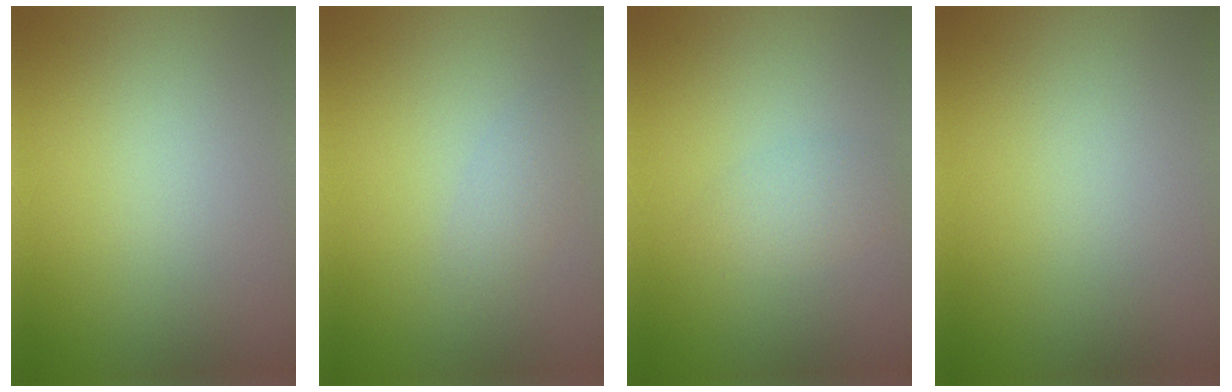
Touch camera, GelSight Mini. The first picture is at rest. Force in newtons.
{"total": 1.5, "press": 1.5, "slide": 0.1}
{"total": 1.8, "press": 1.8, "slide": 0.0}
{"total": 0.0}